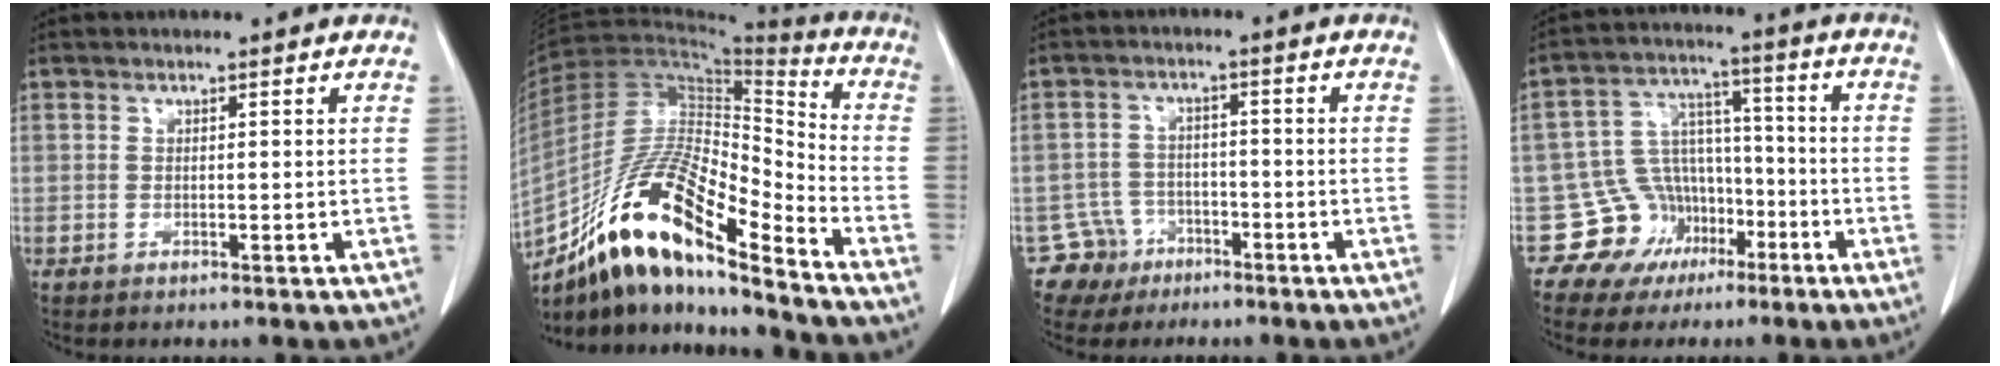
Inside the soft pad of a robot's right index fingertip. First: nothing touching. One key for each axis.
{"total": 19.6, "fx": -13.2, "fy": 3.5, "fz": 14.1, "tx": -0.271, "ty": 0.001, "tz": -0.233}
{"total": 5.2, "fx": -3.2, "fy": 4.1, "fz": -0.4, "tx": 0.013, "ty": 0.010, "tz": -0.054}
{"total": 10.0, "fx": -5.1, "fy": 8.5, "fz": 0.8, "tx": -0.004, "ty": 0.054, "tz": -0.073}